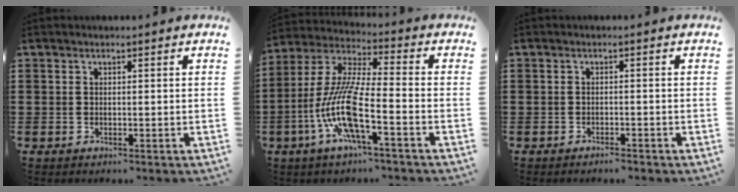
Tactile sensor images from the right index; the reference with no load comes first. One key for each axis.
{"total": 11.6, "fx": -5.2, "fy": 1.6, "fz": 10.3, "tx": -0.240, "ty": -0.020, "tz": -0.109}
{"total": 1.1, "fx": -1.0, "fy": -0.1, "fz": 0.3, "tx": -0.009, "ty": -0.002, "tz": -0.020}